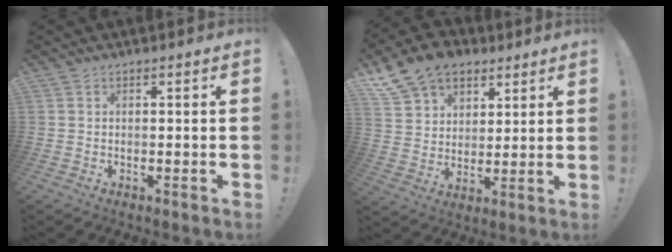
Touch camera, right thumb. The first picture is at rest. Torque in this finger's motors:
{"motor_torque": [-0.13, 0.93, 0.75, 0.64, 0.21]}